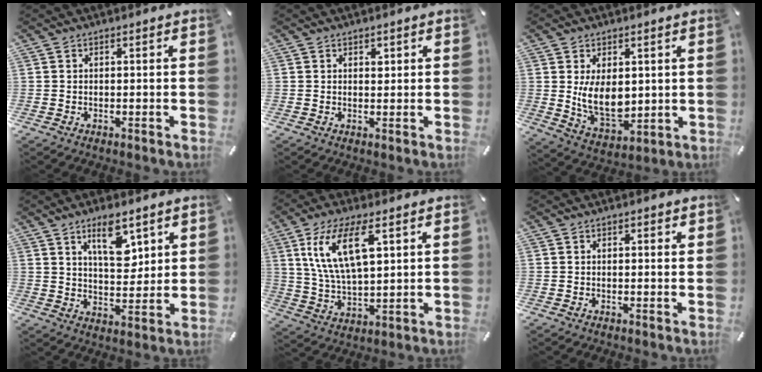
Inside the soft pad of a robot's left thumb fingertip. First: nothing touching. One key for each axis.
{"total": 1.3, "fx": 0.6, "fy": 1.0, "fz": 0.5, "tx": 0.005, "ty": -0.005, "tz": 0.008}
{"total": 10.5, "fx": 1.2, "fy": 7.1, "fz": 7.7, "tx": -0.134, "ty": -0.014, "tz": 0.019}
{"total": 10.5, "fx": 5.8, "fy": 5.1, "fz": 7.1, "tx": -0.099, "ty": -0.027, "tz": 0.095}
{"total": 13.8, "fx": 6.4, "fy": 5.6, "fz": 10.9, "tx": -0.232, "ty": -0.004, "tz": 0.110}
{"total": 0.8, "fx": 0.4, "fy": 0.5, "fz": 0.5, "tx": -0.001, "ty": -0.001, "tz": 0.005}